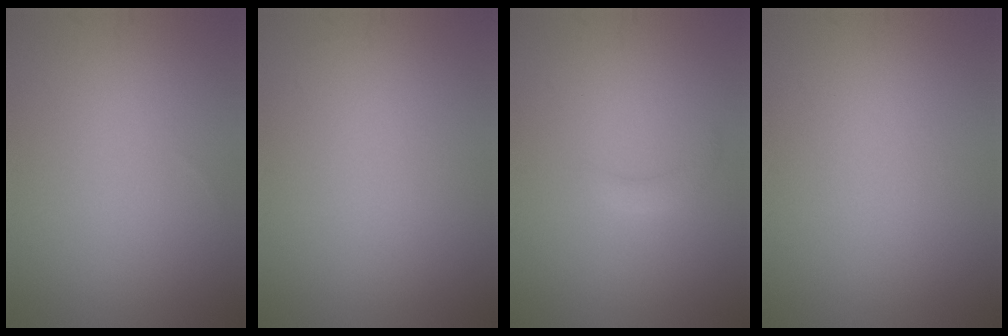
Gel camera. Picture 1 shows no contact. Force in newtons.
{"total": 0.0}
{"total": 1.2, "press": 1.2, "slide": 0.1}
{"total": 0.0}